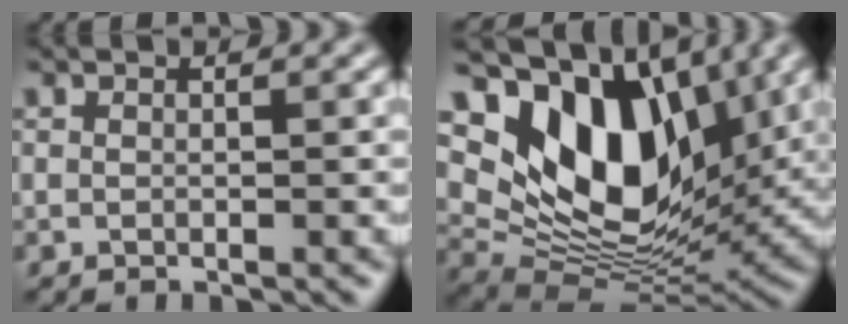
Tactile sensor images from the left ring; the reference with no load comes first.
{"total": 13.2, "force": [5.4, 7.8, 9.1], "torque": [-0.158, 0.001, 0.105]}